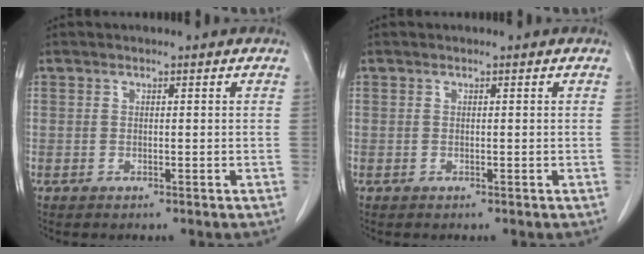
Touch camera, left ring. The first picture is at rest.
{"total": 0.0}